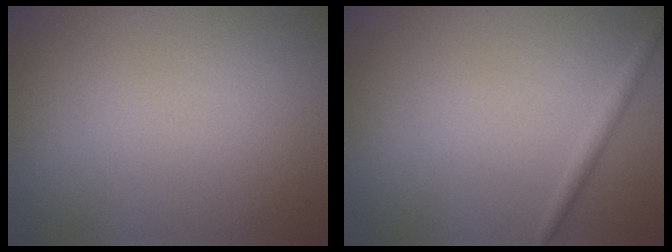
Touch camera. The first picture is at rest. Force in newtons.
{"total": 1.2, "press": 1.2, "slide": 0.0}